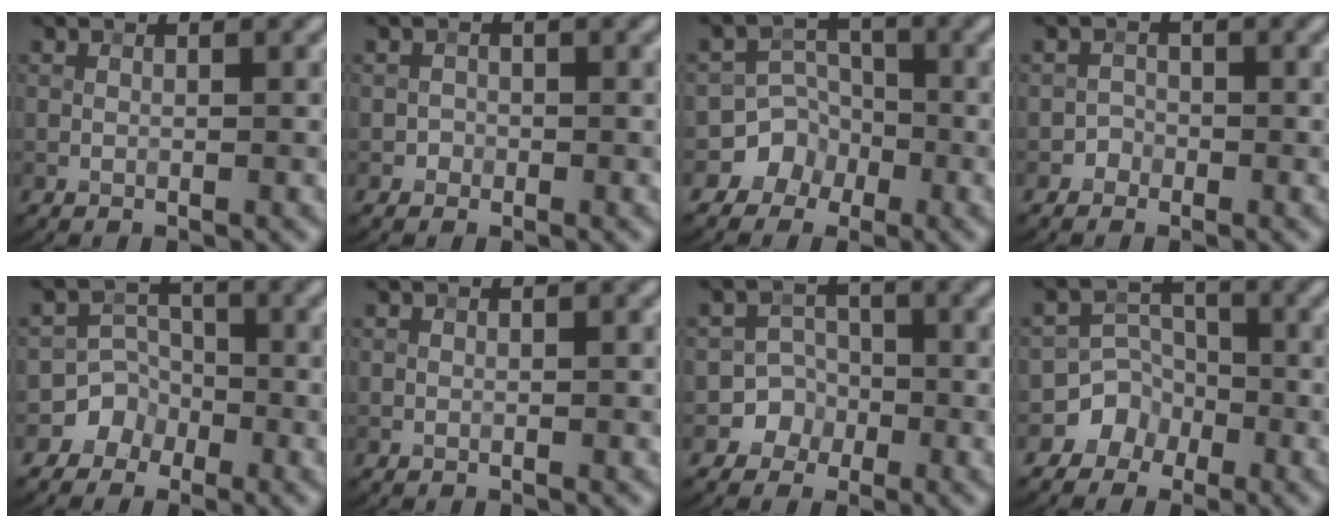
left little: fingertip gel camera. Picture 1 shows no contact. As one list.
[{"total": 0.8, "force": [-0.4, 0.7, -0.1], "torque": [0.013, -0.001, -0.006]}, {"total": 4.6, "force": [-2.4, 4.0, -0.1], "torque": [0.045, 0.011, -0.063]}, {"total": 1.0, "force": [-0.6, 0.8, -0.2], "torque": [0.015, 0.002, -0.013]}, {"total": 3.5, "force": [-2.0, 2.9, -0.1], "torque": [0.044, 0.016, -0.048]}, {"total": 0.0}, {"total": 3.8, "force": [-1.8, 3.3, 0.0], "torque": [0.040, 0.005, -0.045]}, {"total": 4.0, "force": [-2.3, 3.3, -0.1], "torque": [0.044, 0.017, -0.056]}]